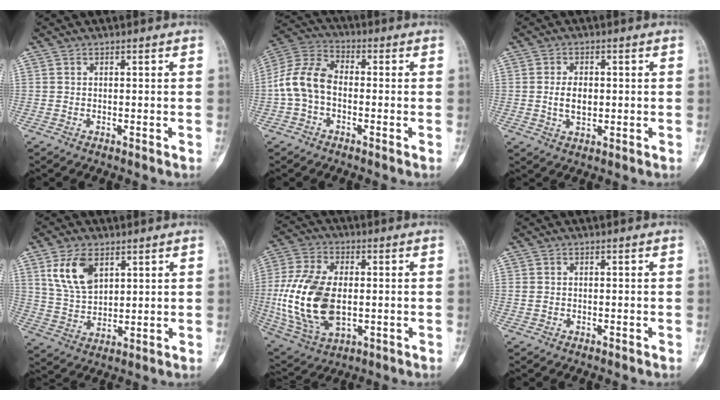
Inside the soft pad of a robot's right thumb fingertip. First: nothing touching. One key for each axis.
{"total": 9.7, "fx": -1.5, "fy": 6.4, "fz": 7.1, "tx": -0.141, "ty": 0.031, "tz": -0.043}
{"total": 4.6, "fx": 0.0, "fy": 2.8, "fz": 3.6, "tx": -0.059, "ty": -0.001, "tz": 0.001}
{"total": 9.6, "fx": 4.5, "fy": 5.6, "fz": 6.4, "tx": -0.108, "ty": -0.017, "tz": 0.096}
{"total": 19.4, "fx": -1.2, "fy": 11.5, "fz": 15.6, "tx": -0.318, "ty": -0.005, "tz": -0.012}
{"total": 0.9, "fx": -0.3, "fy": 0.7, "fz": 0.3, "tx": -0.006, "ty": 0.004, "tz": -0.004}